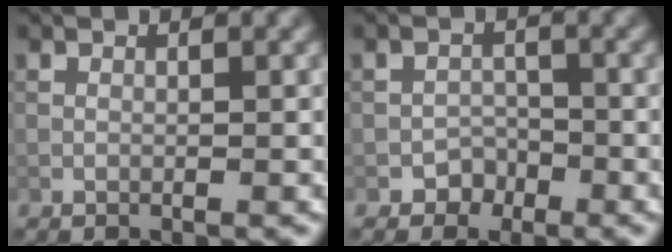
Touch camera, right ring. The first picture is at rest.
{"total": 1.7, "force": [-1.1, 1.3, 0.0], "torque": [0.008, 0.009, -0.019]}